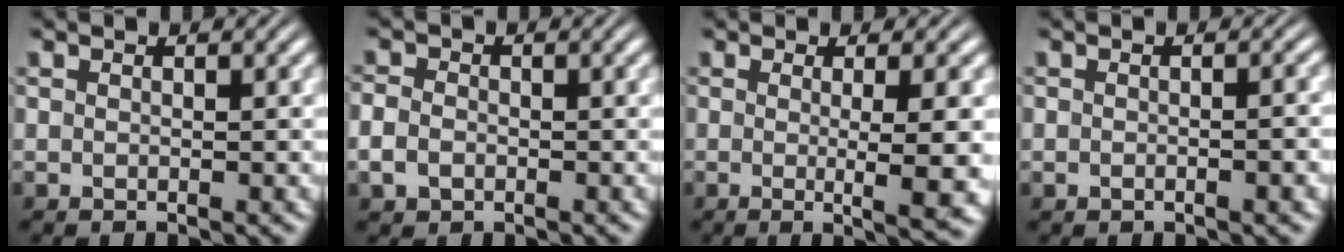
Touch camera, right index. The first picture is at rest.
{"total": 2.4, "force": [-0.9, 2.0, 1.0], "torque": [-0.032, -0.010, -0.012]}
{"total": 5.3, "force": [-1.0, 0.2, 5.2], "torque": [-0.072, -0.011, -0.015]}
{"total": 1.1, "force": [-0.6, 0.3, 0.9], "torque": [-0.022, 0.002, -0.010]}